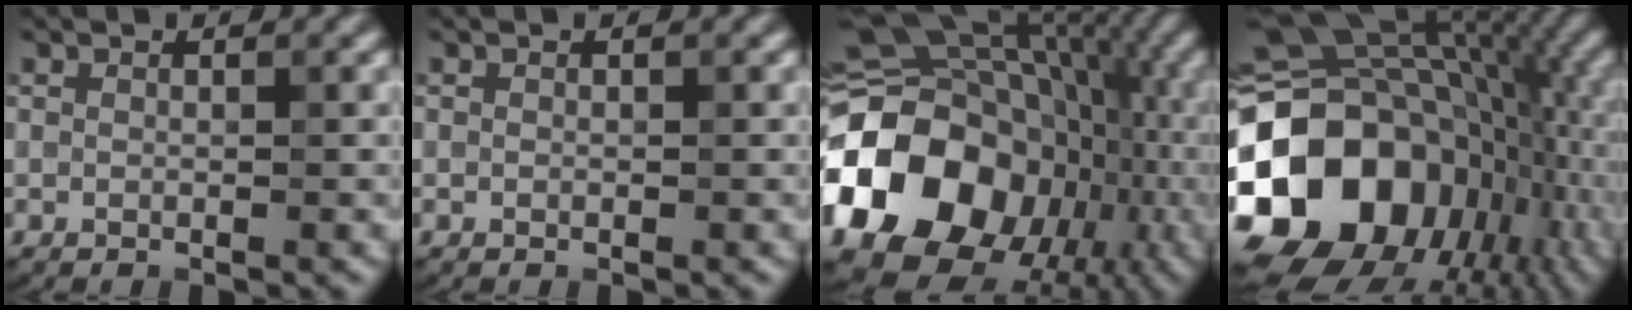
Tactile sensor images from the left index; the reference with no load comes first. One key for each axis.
{"total": 0.0}
{"total": 16.8, "fx": -4.1, "fy": 13.5, "fz": 9.2, "tx": -0.180, "ty": -0.009, "tz": -0.068}
{"total": 19.2, "fx": -3.1, "fy": 15.1, "fz": 11.4, "tx": -0.252, "ty": -0.004, "tz": -0.047}